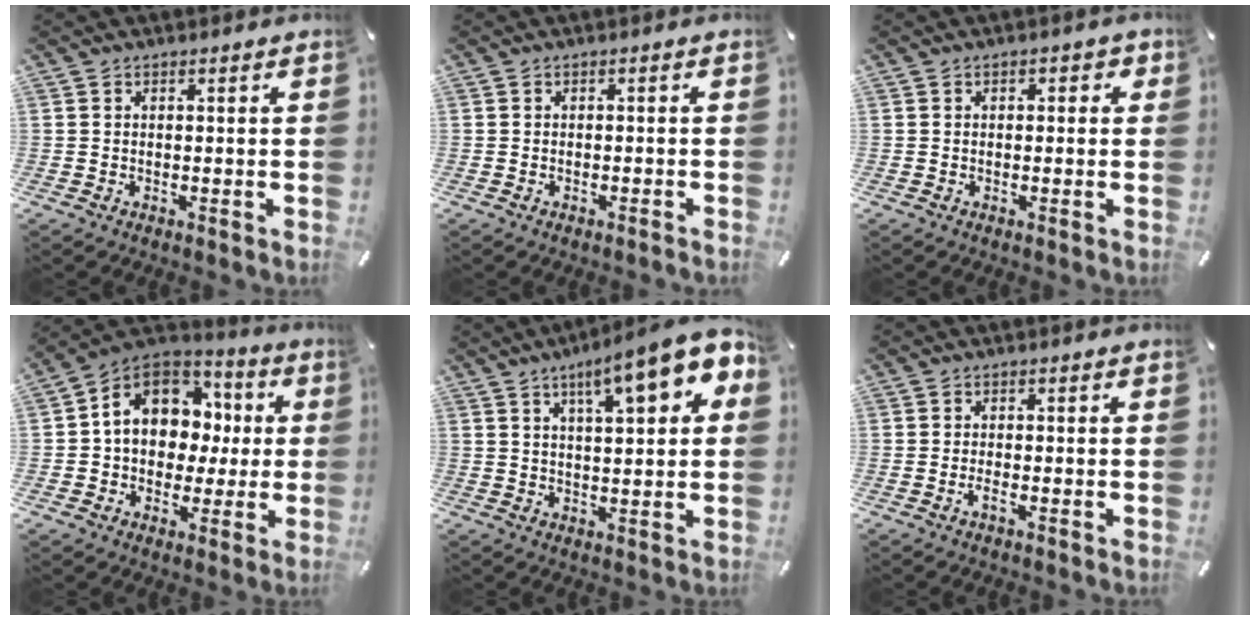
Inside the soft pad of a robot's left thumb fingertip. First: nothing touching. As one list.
[{"total": 0.9, "force": [-0.8, 0.1, 0.4], "torque": [-0.010, 0.000, -0.015]}, {"total": 1.3, "force": [-0.3, 0.9, 0.9], "torque": [-0.009, 0.005, -0.011]}, {"total": 13.2, "force": [2.3, 11.1, 6.7], "torque": [-0.136, -0.003, 0.048]}, {"total": 12.9, "force": [7.0, 3.1, 10.4], "torque": [-0.159, -0.030, 0.112]}, {"total": 1.8, "force": [-0.8, 0.6, 1.5], "torque": [-0.025, 0.002, -0.016]}]